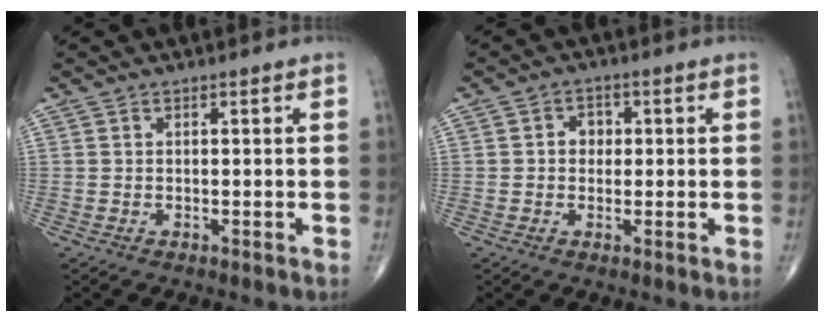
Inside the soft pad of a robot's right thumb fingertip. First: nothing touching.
{"total": 3.1, "force": [0.2, 2.6, 1.6], "torque": [-0.004, 0.008, -0.002]}